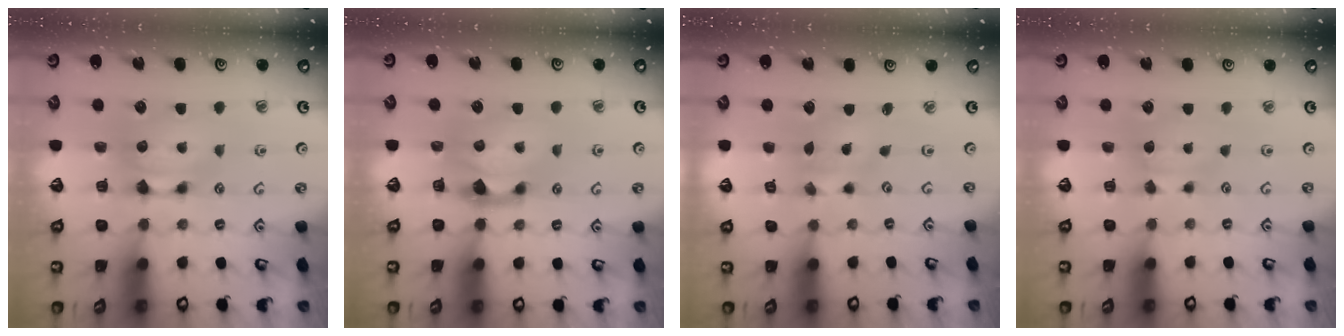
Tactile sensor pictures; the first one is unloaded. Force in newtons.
{"total": 1.5, "press": 1.2, "slide": 0.9}
{"total": 2.5, "press": 2.3, "slide": 0.9}
{"total": 2.1, "press": 2.0, "slide": 0.5}